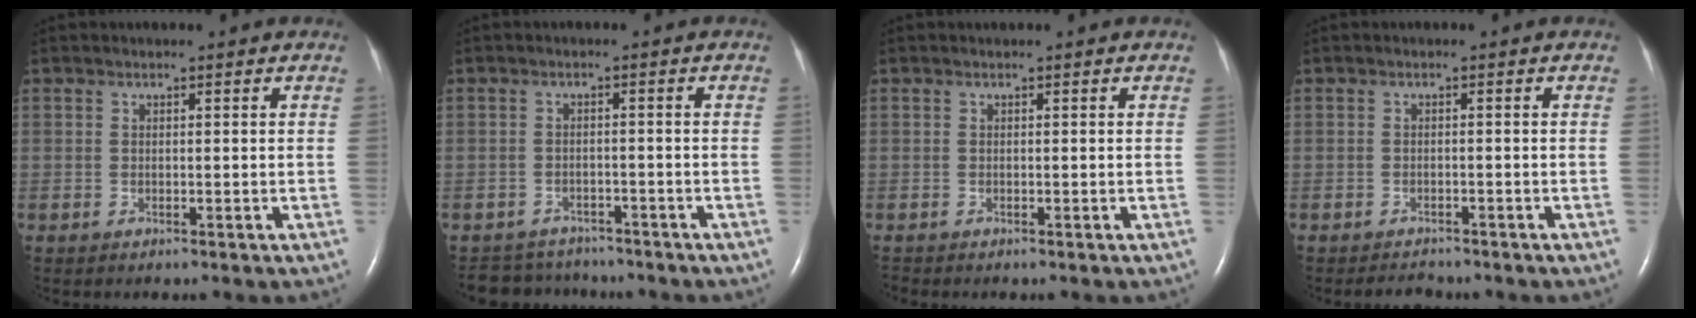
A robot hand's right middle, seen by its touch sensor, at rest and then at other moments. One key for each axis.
{"total": 6.5, "fx": -6.1, "fy": 2.3, "fz": 0.1, "tx": -0.005, "ty": 0.008, "tz": -0.084}
{"total": 0.0}
{"total": 1.9, "fx": -1.8, "fy": 0.6, "fz": 0.1, "tx": -0.007, "ty": -0.005, "tz": -0.023}